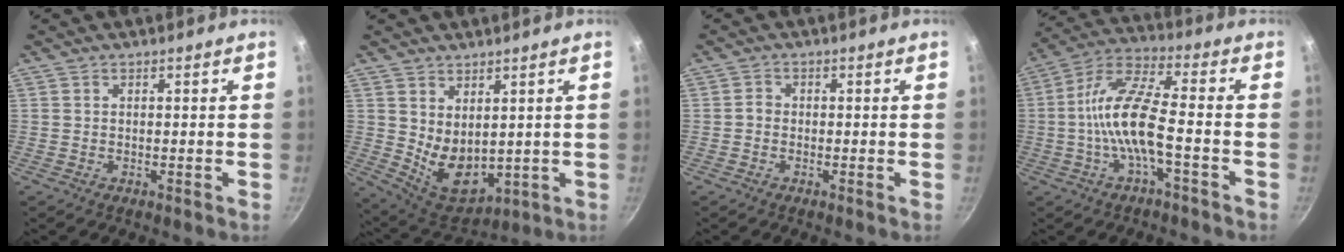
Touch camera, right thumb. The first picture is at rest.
{"total": 9.7, "force": [2.0, 6.1, 7.3], "torque": [-0.097, -0.040, 0.061]}
{"total": 1.4, "force": [-0.5, 1.1, 0.6], "torque": [-0.008, 0.009, -0.013]}
{"total": 12.6, "force": [-2.9, 3.7, 11.7], "torque": [-0.236, 0.038, -0.072]}